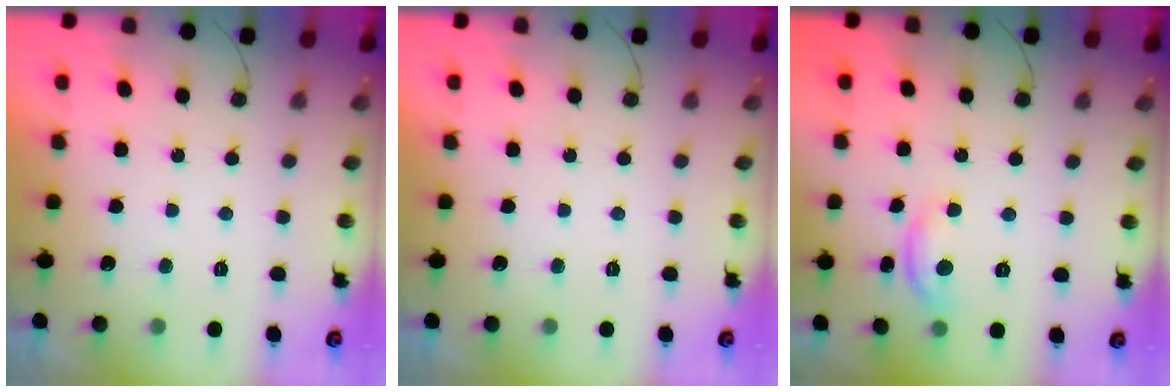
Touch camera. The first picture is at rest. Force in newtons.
{"total": 0.0}
{"total": 8.8, "press": 8.8, "slide": 0.4}